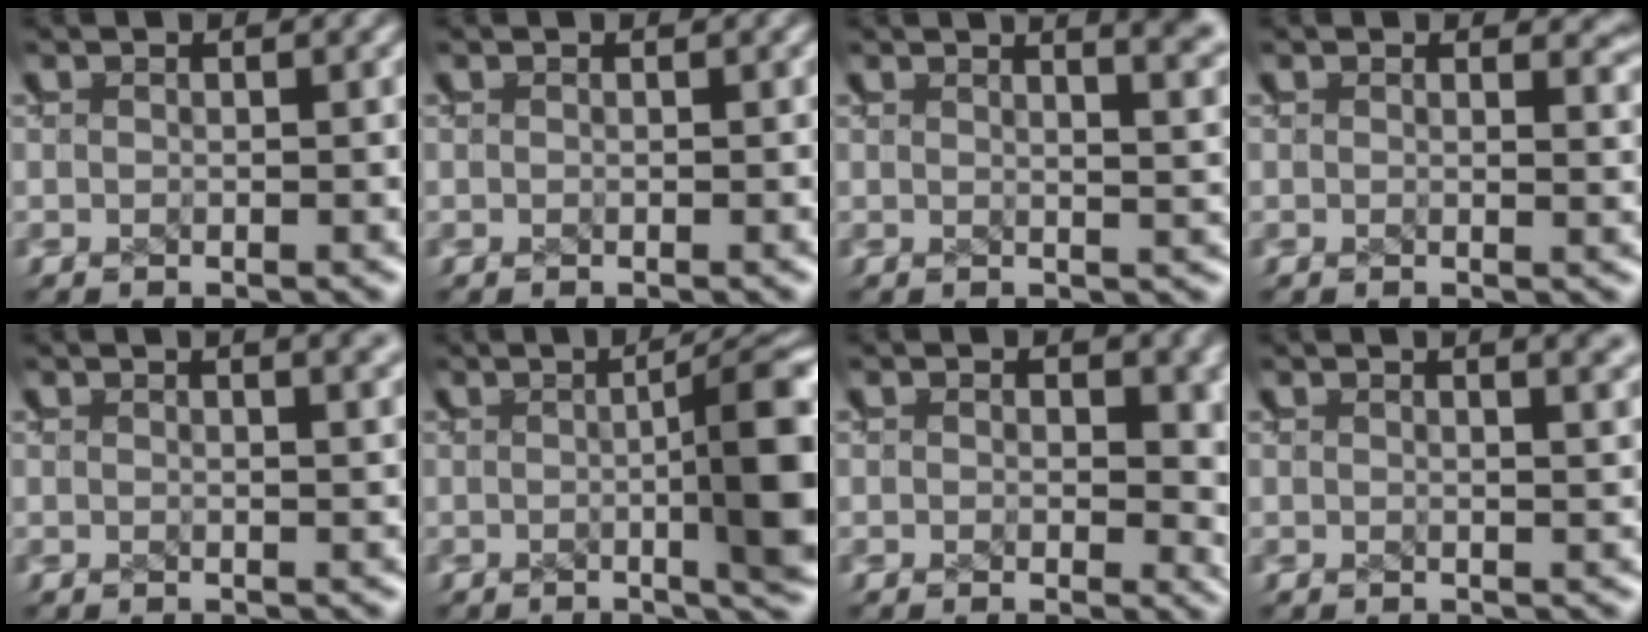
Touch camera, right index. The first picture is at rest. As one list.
[{"total": 0.0}, {"total": 5.9, "force": [3.9, 2.0, 4.0], "torque": [-0.036, 0.019, 0.048]}, {"total": 1.9, "force": [1.5, 0.3, 1.1], "torque": [-0.013, -0.006, 0.024]}, {"total": 2.0, "force": [1.5, 0.0, 1.2], "torque": [-0.015, 0.001, 0.024]}, {"total": 8.4, "force": [-2.2, 2.6, 7.6], "torque": [-0.056, 0.017, -0.045]}, {"total": 3.5, "force": [0.9, 2.1, 2.7], "torque": [-0.023, -0.002, 0.008]}, {"total": 2.6, "force": [2.0, 0.3, 1.6], "torque": [-0.018, 0.002, 0.030]}]